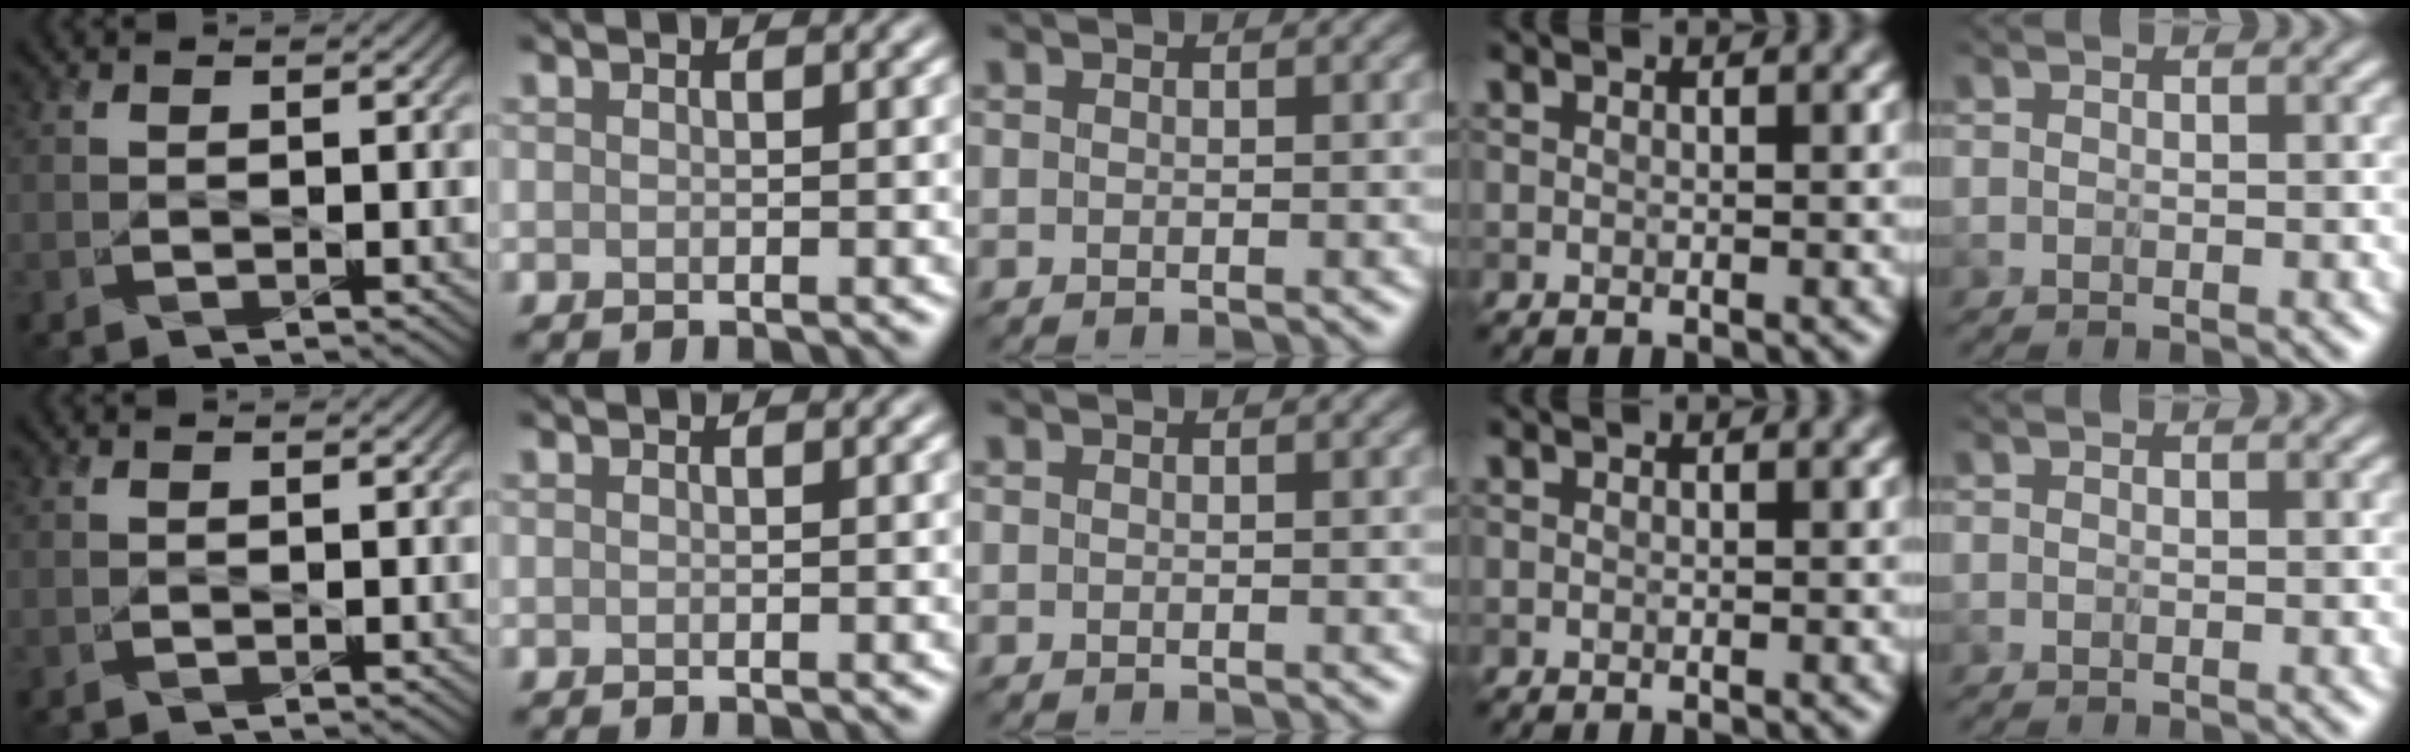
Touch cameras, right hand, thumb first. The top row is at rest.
{}